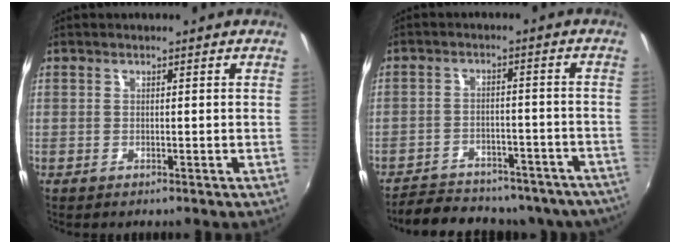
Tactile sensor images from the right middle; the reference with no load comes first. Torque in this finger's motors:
{"motor_torque": [0.62, -1.52, 0.46, 0.08]}